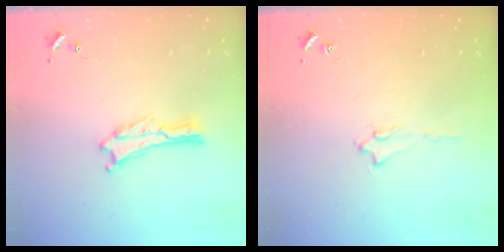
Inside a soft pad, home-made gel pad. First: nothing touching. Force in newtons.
{"total": 1.6, "press": 1.6, "slide": 0.2}